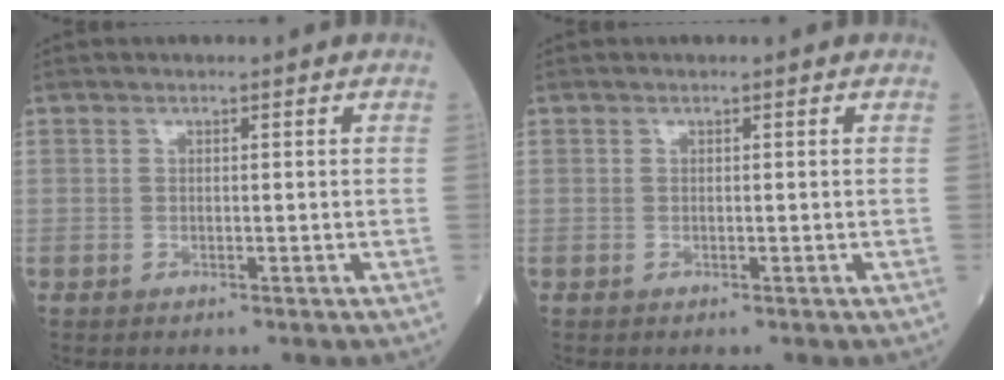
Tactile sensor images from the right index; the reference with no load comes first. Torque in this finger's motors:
{"motor_torque": [0.00, 0.00, 0.00, 0.00]}